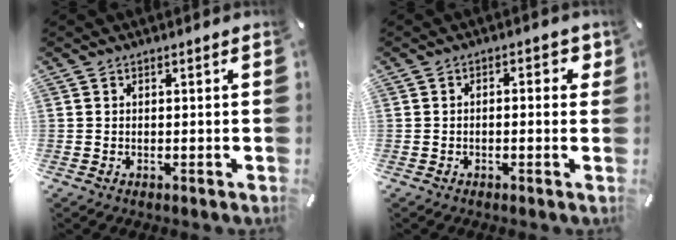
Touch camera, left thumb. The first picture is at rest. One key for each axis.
{"total": 2.9, "fx": -0.7, "fy": 1.2, "fz": 2.5, "tx": -0.045, "ty": 0.010, "tz": -0.014}